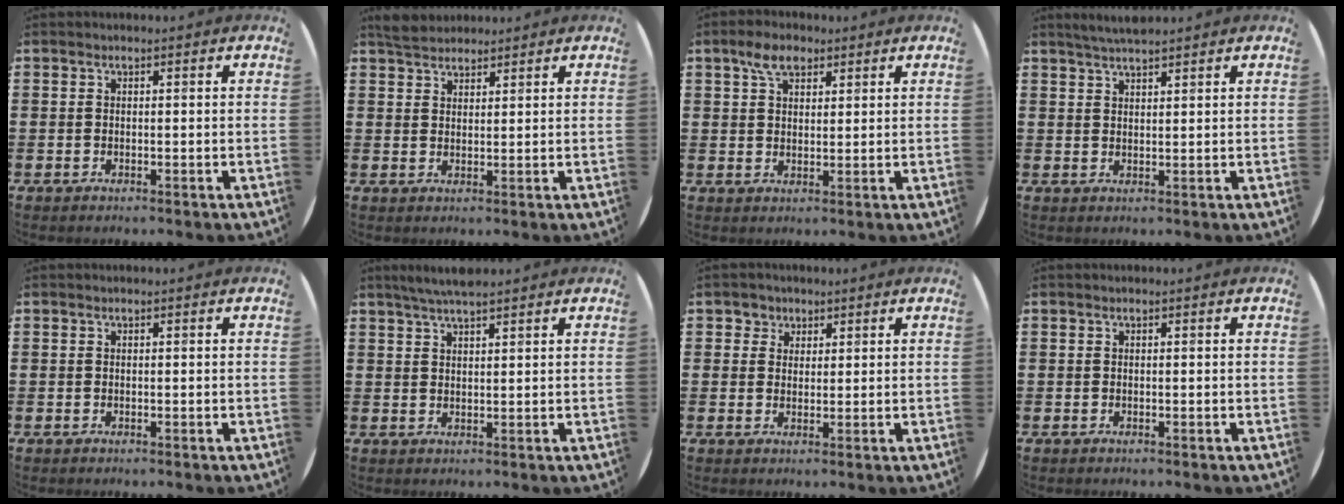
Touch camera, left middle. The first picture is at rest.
{"total": 3.3, "force": [3.2, 1.0, 0.5], "torque": [-0.015, 0.000, 0.061]}
{"total": 4.6, "force": [3.1, 2.4, 2.3], "torque": [-0.036, 0.004, 0.053]}
{"total": 2.9, "force": [2.8, 0.1, 0.8], "torque": [-0.020, -0.003, 0.051]}
{"total": 0.0}
{"total": 3.4, "force": [3.1, 0.2, 1.5], "torque": [-0.033, 0.000, 0.055]}
{"total": 2.4, "force": [1.6, 1.8, -0.1], "torque": [0.003, 0.005, 0.030]}
{"total": 0.0}